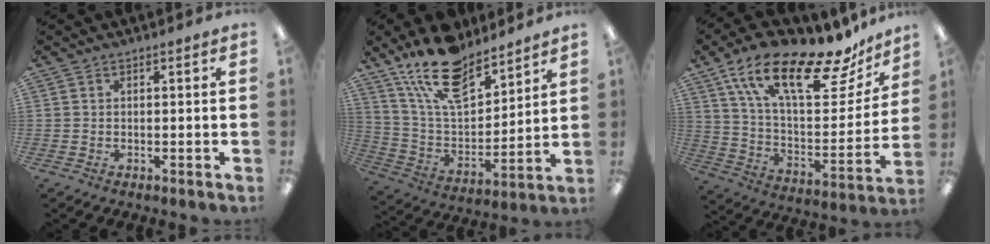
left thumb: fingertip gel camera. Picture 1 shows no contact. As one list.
[{"total": 18.3, "force": [14.1, 7.7, 8.8], "torque": [-0.170, -0.080, 0.252]}, {"total": 23.3, "force": [16.1, 8.2, 14.7], "torque": [-0.237, -0.094, 0.268]}]